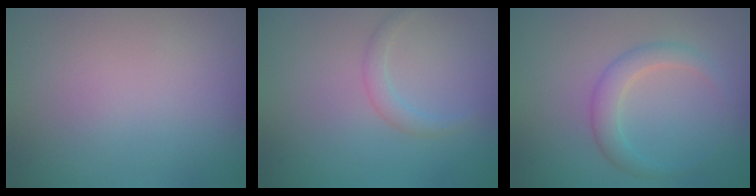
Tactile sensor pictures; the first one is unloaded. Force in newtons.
{"total": 1.3, "press": 1.3, "slide": 0.1}
{"total": 2.4, "press": 2.4, "slide": 0.1}